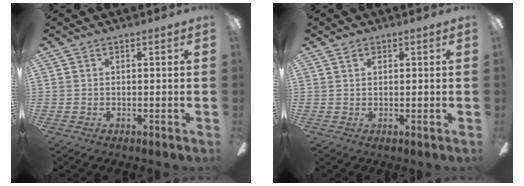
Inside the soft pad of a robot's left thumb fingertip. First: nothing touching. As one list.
[{"total": 1.1, "force": [0.6, 0.7, 0.6], "torque": [-0.013, 0.003, 0.011]}]